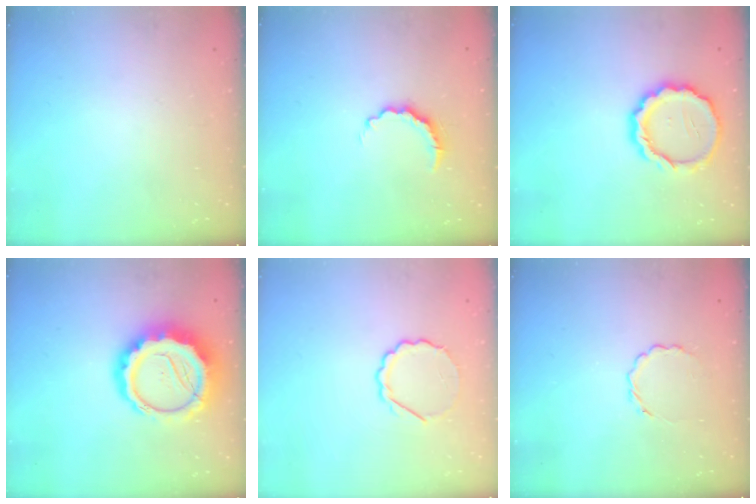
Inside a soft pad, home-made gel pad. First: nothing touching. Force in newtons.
{"total": 5.2, "press": 5.1, "slide": 0.8}
{"total": 13.2, "press": 13.0, "slide": 2.7}
{"total": 17.2, "press": 16.8, "slide": 3.8}
{"total": 5.4, "press": 5.2, "slide": 1.3}
{"total": 3.1, "press": 3.0, "slide": 1.1}